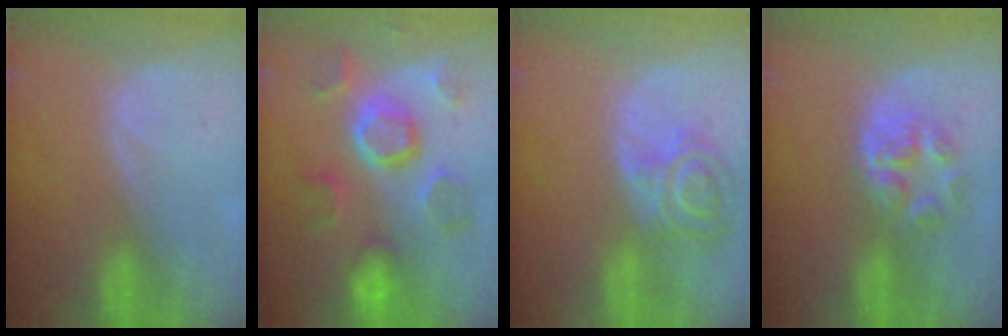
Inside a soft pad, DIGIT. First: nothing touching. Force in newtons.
{"total": 9.7, "press": 9.2, "slide": 3.1}
{"total": 6.1, "press": 6.1, "slide": 0.3}
{"total": 6.3, "press": 5.3, "slide": 3.4}